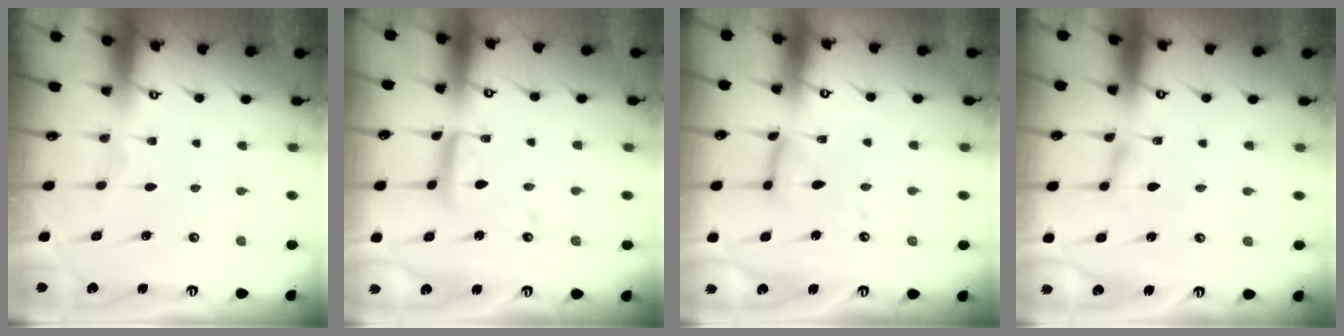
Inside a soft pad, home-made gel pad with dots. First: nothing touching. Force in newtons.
{"total": 11.5, "press": 11.5, "slide": 1.0}
{"total": 11.6, "press": 11.6, "slide": 1.1}
{"total": 2.0, "press": 2.0, "slide": 0.2}